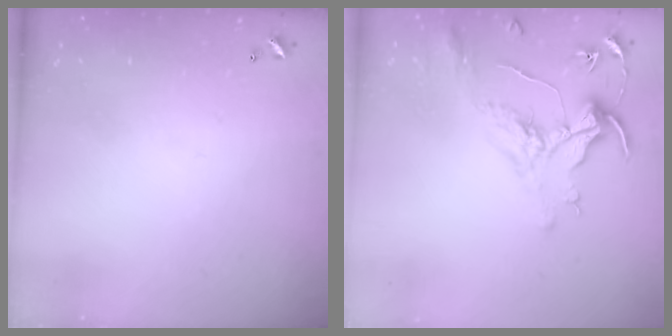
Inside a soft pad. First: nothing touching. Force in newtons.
{"total": 1.6, "press": 1.4, "slide": 0.7}